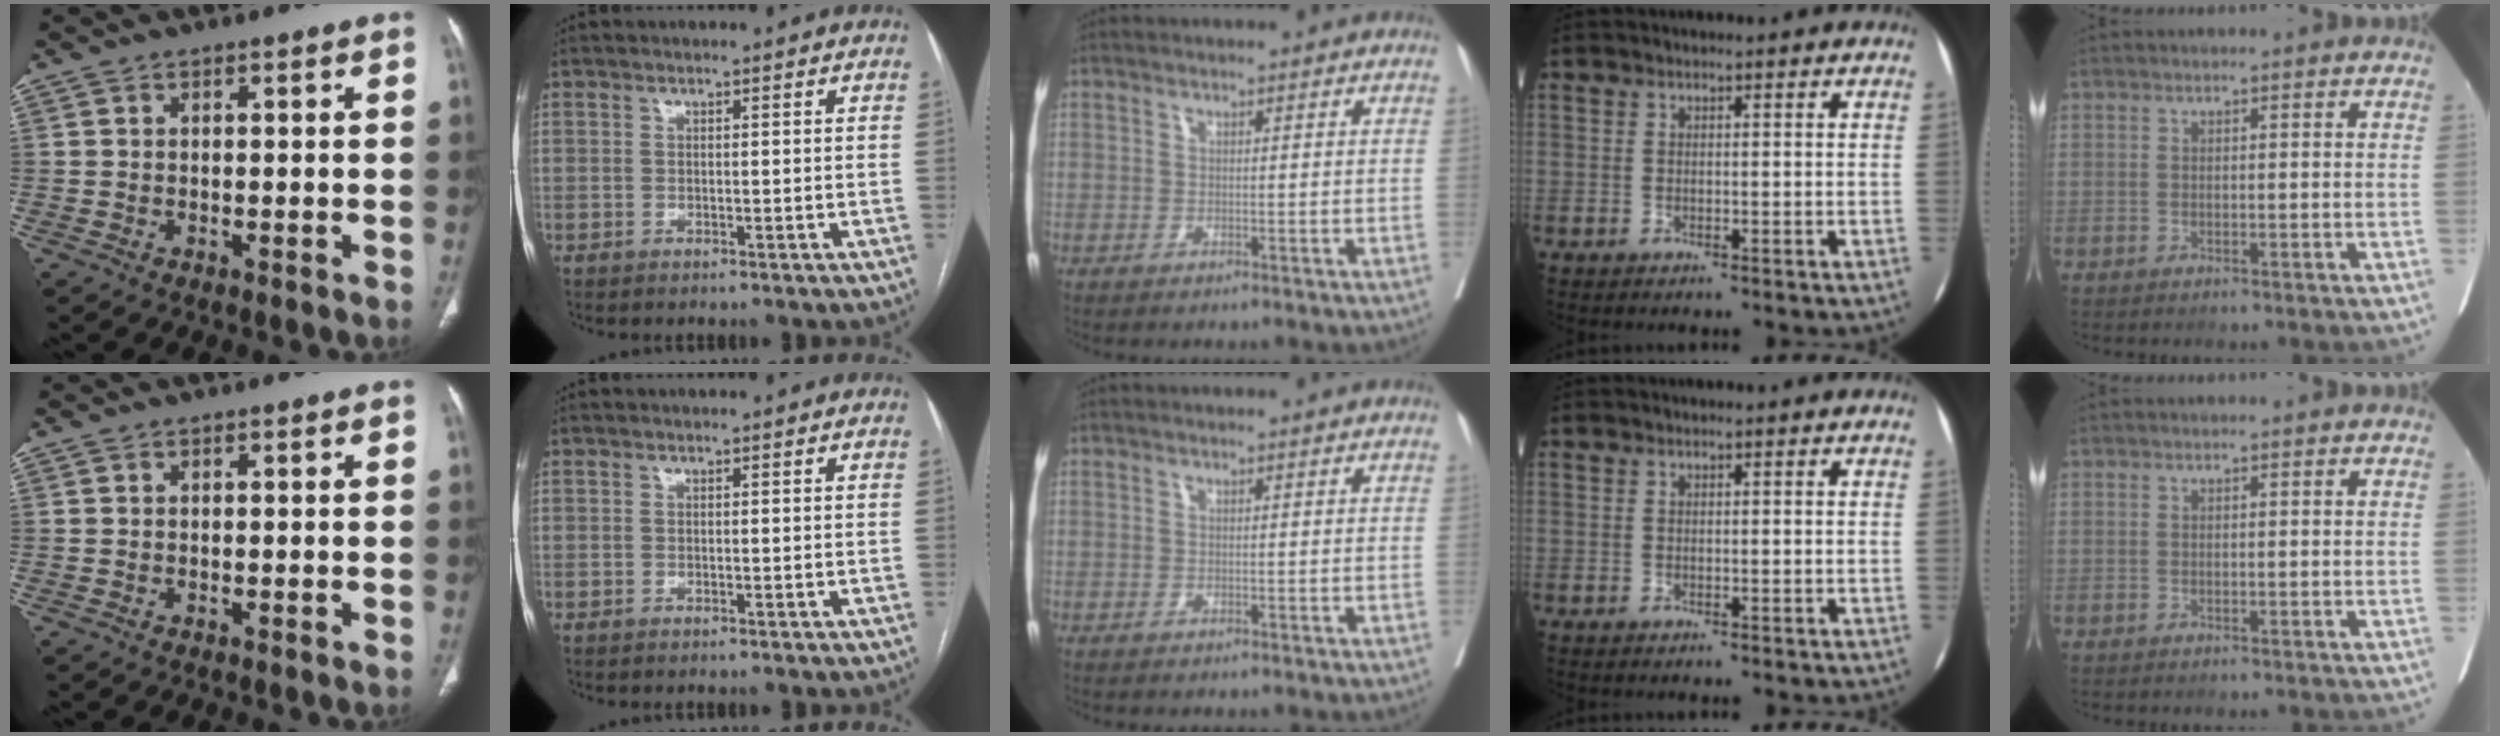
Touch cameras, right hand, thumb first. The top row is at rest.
{}